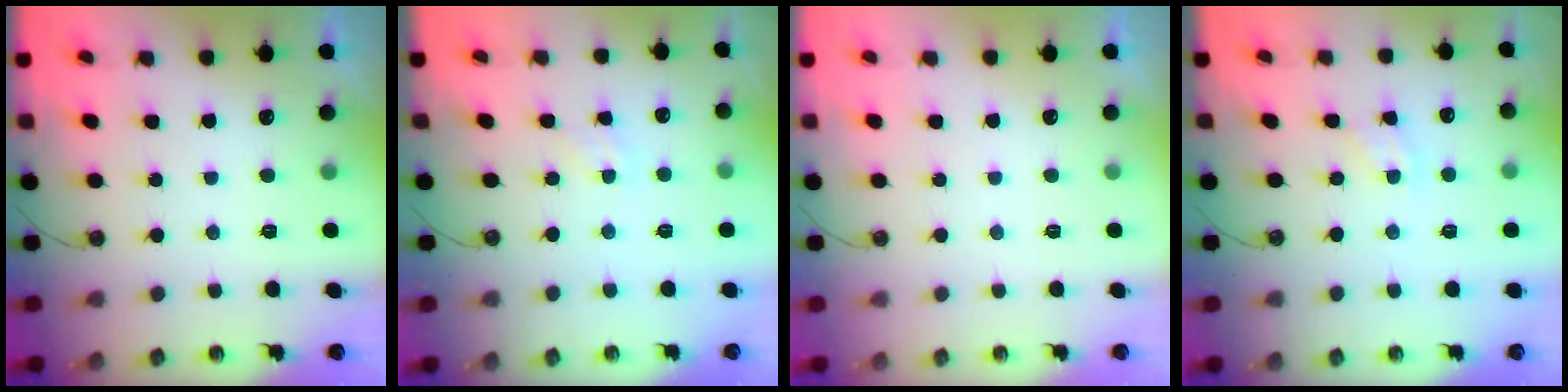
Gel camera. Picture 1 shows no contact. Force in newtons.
{"total": 0.9, "press": 0.9, "slide": 0.2}
{"total": 0.0}
{"total": 2.8, "press": 2.8, "slide": 0.4}